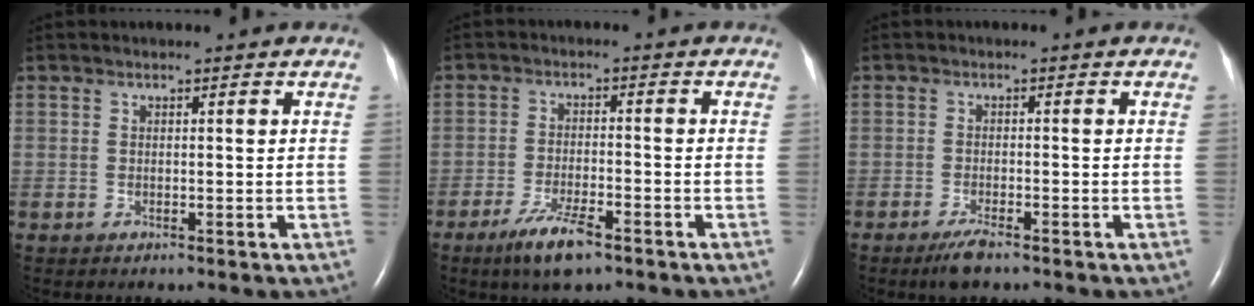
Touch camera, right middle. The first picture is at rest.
{"total": 6.4, "force": [-4.3, 1.2, 4.6], "torque": [-0.100, -0.010, -0.074]}
{"total": 2.9, "force": [-2.1, 0.4, 1.9], "torque": [-0.049, -0.007, -0.040]}